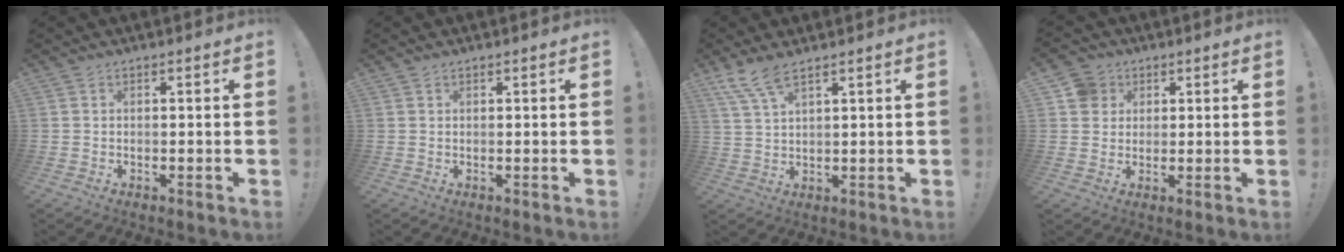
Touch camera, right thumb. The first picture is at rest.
{"total": 0.6, "force": [0.5, 0.3, 0.1], "torque": [-0.001, 0.000, 0.010]}
{"total": 6.4, "force": [4.7, 1.2, 4.2], "torque": [-0.094, -0.017, 0.090]}
{"total": 6.3, "force": [2.5, 5.6, 1.3], "torque": [-0.016, -0.007, 0.049]}